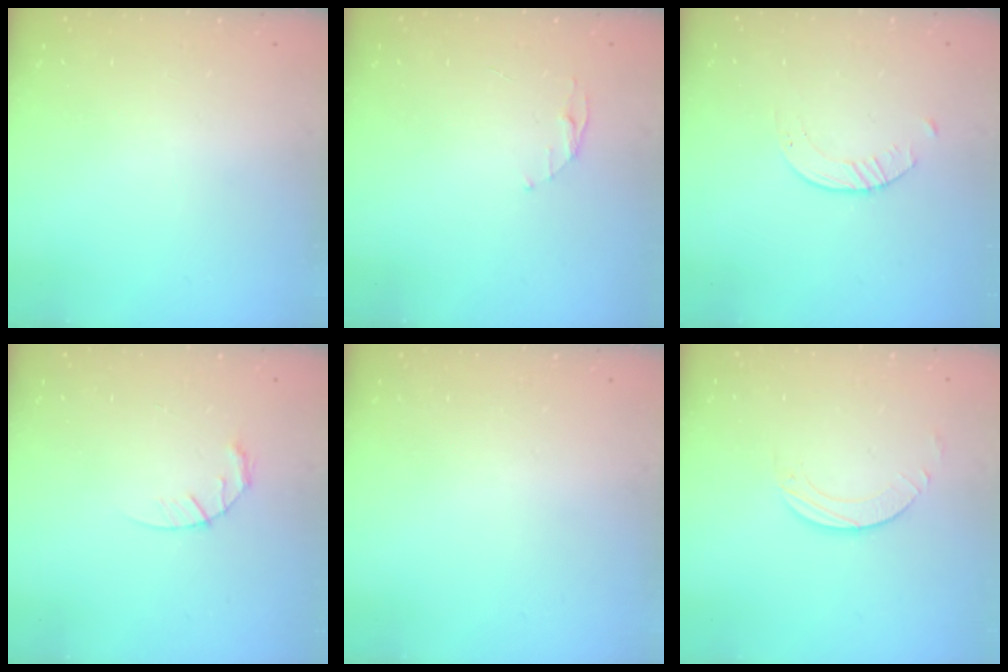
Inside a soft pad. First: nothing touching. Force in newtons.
{"total": 4.4, "press": 4.4, "slide": 0.5}
{"total": 1.6, "press": 1.6, "slide": 0.3}
{"total": 4.3, "press": 4.3, "slide": 0.7}
{"total": 0.0}
{"total": 1.9, "press": 1.9, "slide": 0.1}